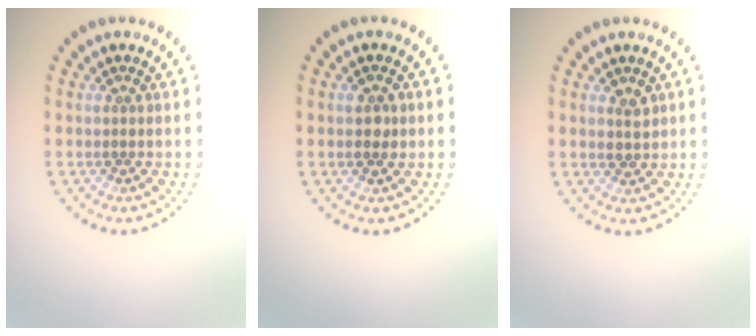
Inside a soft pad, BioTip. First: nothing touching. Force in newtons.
{"total": 1.5, "press": 1.5, "slide": 0.1}
{"total": 1.5, "press": 1.4, "slide": 0.6}